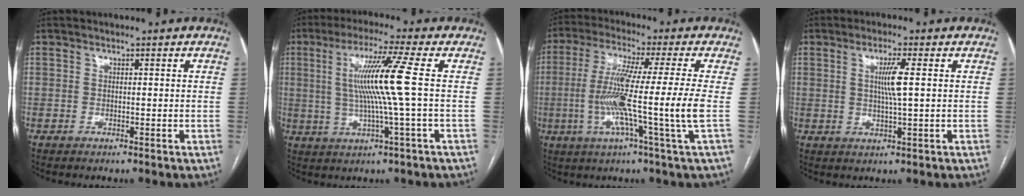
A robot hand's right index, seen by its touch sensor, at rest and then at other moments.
{"total": 10.4, "force": [1.0, -1.9, 10.2], "torque": [-0.194, 0.005, 0.022]}
{"total": 13.7, "force": [-2.1, -2.2, 13.4], "torque": [-0.248, -0.021, -0.045]}
{"total": 4.4, "force": [0.8, -0.3, 4.3], "torque": [-0.082, -0.003, 0.016]}